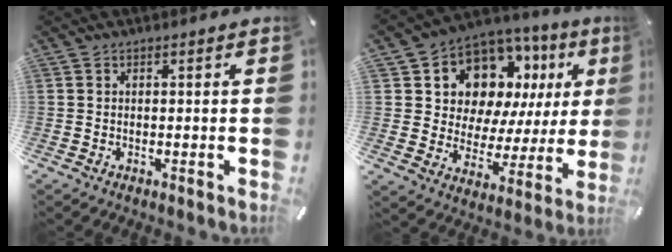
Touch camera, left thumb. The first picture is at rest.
{"total": 11.6, "force": [7.6, 8.0, 3.4], "torque": [-0.067, -0.077, 0.139]}